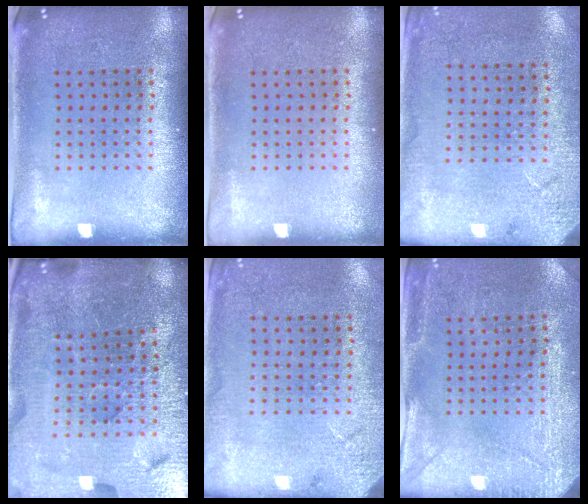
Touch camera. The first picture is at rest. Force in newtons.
{"total": 0.0}
{"total": 2.6, "press": 2.3, "slide": 1.0}
{"total": 5.2, "press": 4.9, "slide": 1.7}
{"total": 2.6, "press": 2.3, "slide": 1.0}
{"total": 3.0, "press": 2.8, "slide": 1.0}